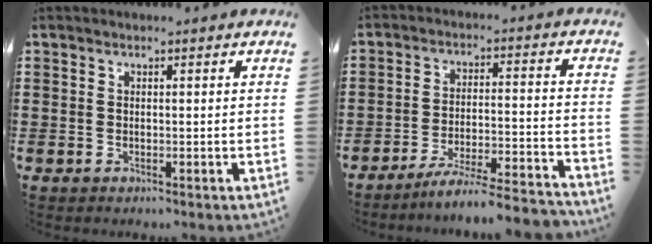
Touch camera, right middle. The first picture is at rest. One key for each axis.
{"total": 6.6, "fx": -6.1, "fy": -0.3, "fz": 2.4, "tx": -0.047, "ty": -0.010, "tz": -0.119}